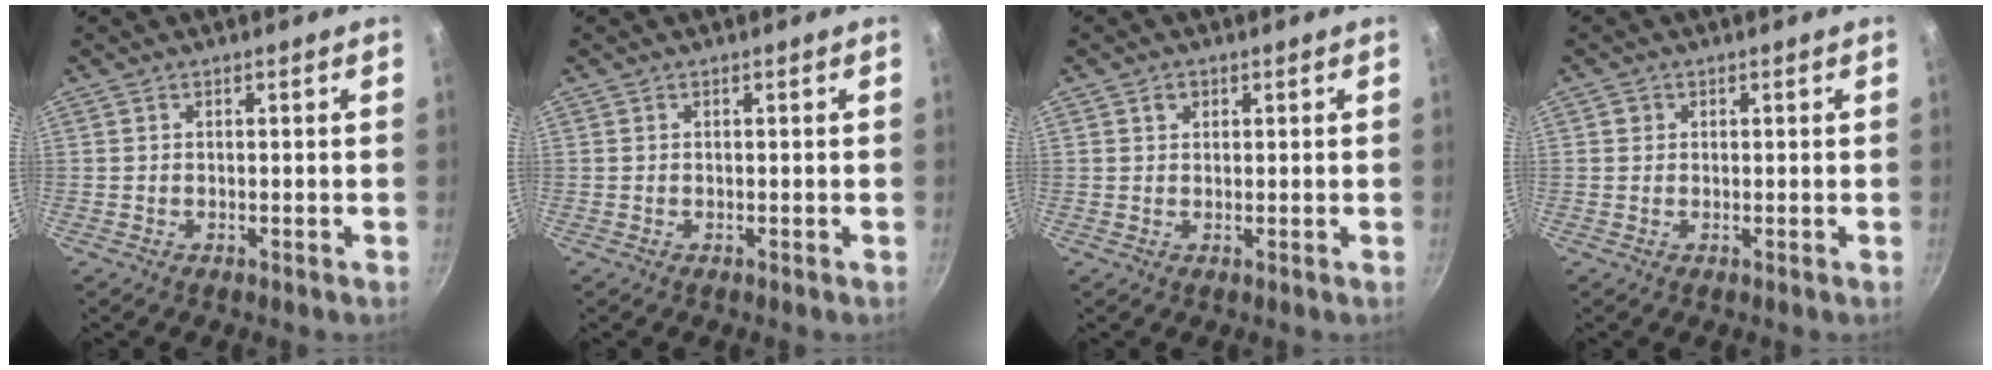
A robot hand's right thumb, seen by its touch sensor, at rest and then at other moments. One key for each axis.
{"total": 0.0}
{"total": 1.7, "fx": 0.8, "fy": 1.3, "fz": 0.7, "tx": -0.005, "ty": 0.001, "tz": 0.010}
{"total": 1.2, "fx": 0.3, "fy": 1.1, "fz": 0.3, "tx": -0.001, "ty": 0.002, "tz": 0.002}